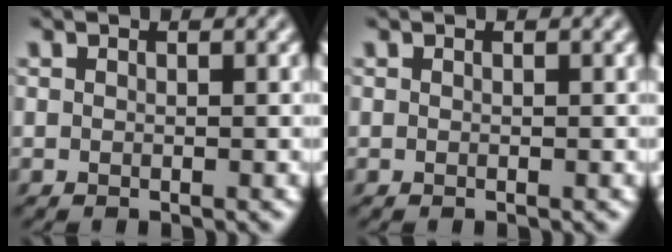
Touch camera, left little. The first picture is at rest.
{"total": 0.0}